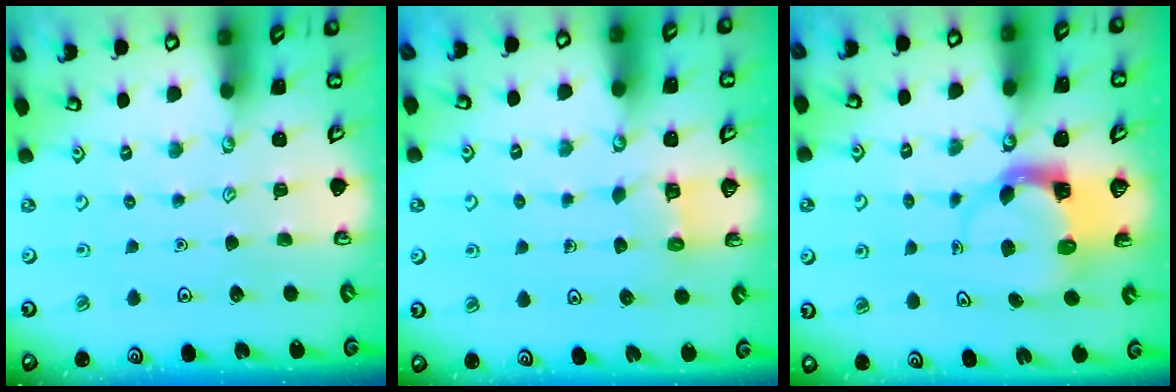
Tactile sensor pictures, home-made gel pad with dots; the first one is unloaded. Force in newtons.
{"total": 3.4, "press": 3.4, "slide": 0.2}
{"total": 3.6, "press": 3.6, "slide": 0.5}